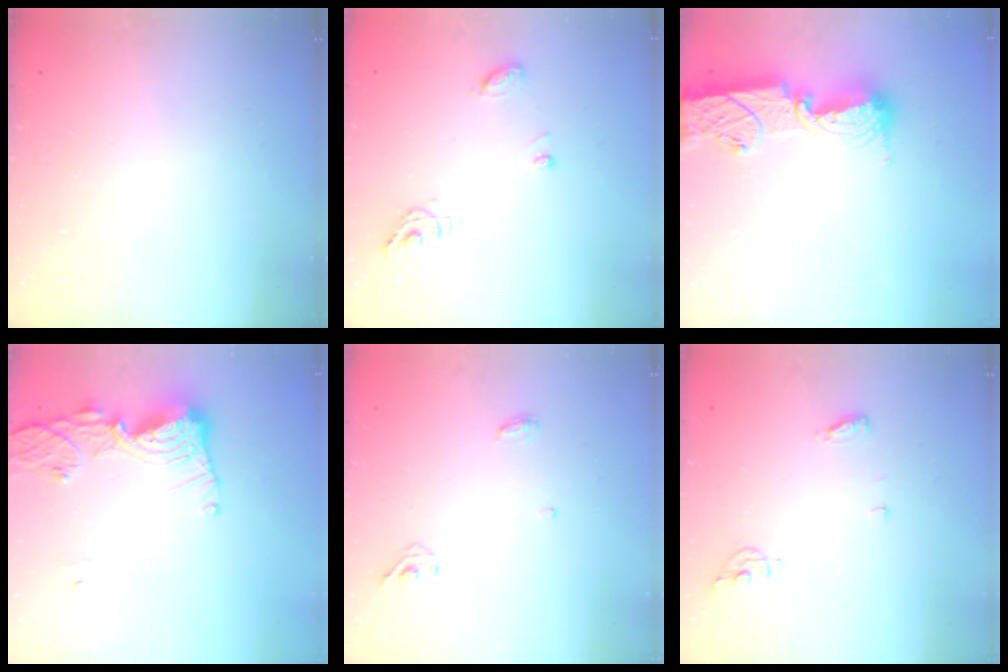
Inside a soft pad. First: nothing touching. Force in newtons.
{"total": 7.7, "press": 7.7, "slide": 0.6}
{"total": 14.1, "press": 14.0, "slide": 1.5}
{"total": 13.2, "press": 13.2, "slide": 1.3}
{"total": 4.6, "press": 4.5, "slide": 1.0}
{"total": 5.5, "press": 5.5, "slide": 0.5}